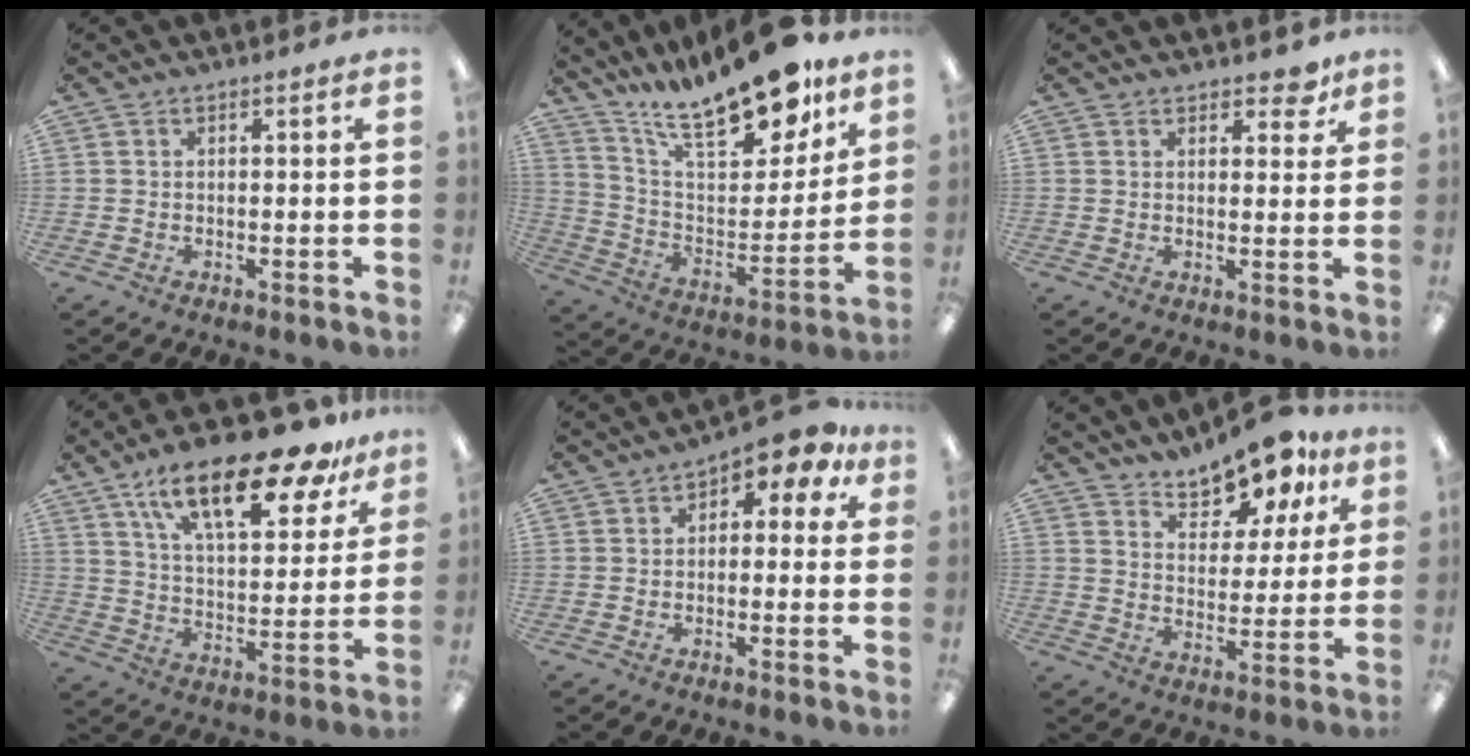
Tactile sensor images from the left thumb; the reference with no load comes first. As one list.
[{"total": 22.3, "force": [17.6, 7.0, 11.8], "torque": [-0.197, -0.113, 0.303]}, {"total": 4.2, "force": [3.3, 2.0, 1.8], "torque": [-0.009, -0.016, 0.055]}, {"total": 22.3, "force": [15.4, 7.8, 14.1], "torque": [-0.223, -0.085, 0.255]}, {"total": 5.9, "force": [2.8, 2.8, 4.4], "torque": [-0.059, -0.015, 0.040]}, {"total": 12.1, "force": [10.6, 4.2, 3.9], "torque": [-0.060, -0.079, 0.196]}]